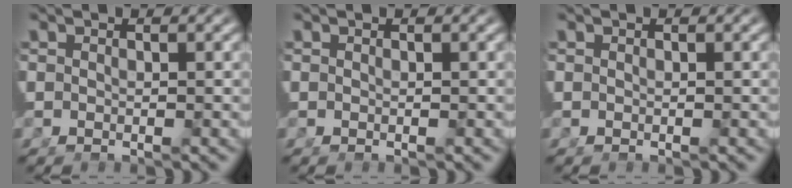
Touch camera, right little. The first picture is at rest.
{"total": 0.0}
{"total": 0.0}